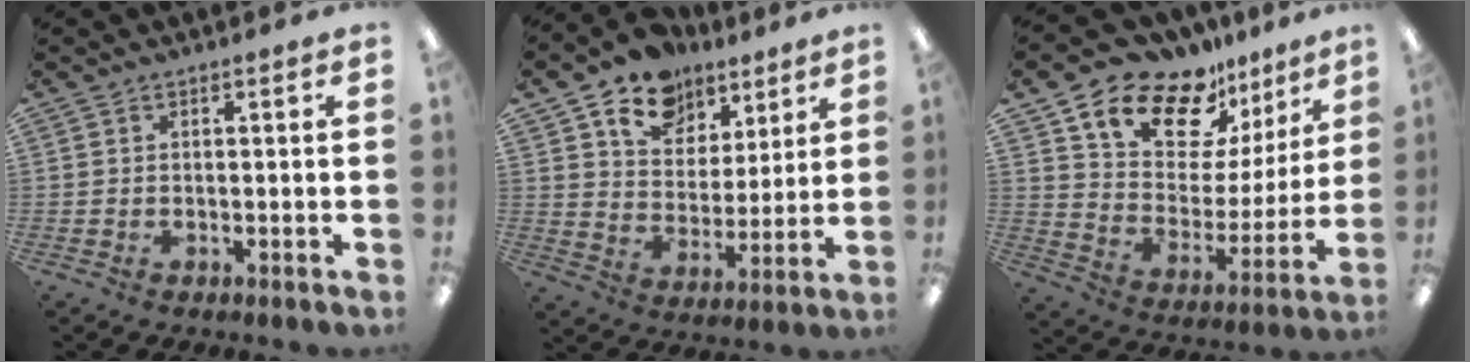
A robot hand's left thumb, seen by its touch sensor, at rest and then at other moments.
{"total": 13.0, "force": [8.9, 8.8, 3.6], "torque": [-0.062, -0.059, 0.166]}
{"total": 16.2, "force": [13.2, 7.9, 4.9], "torque": [-0.111, -0.106, 0.239]}